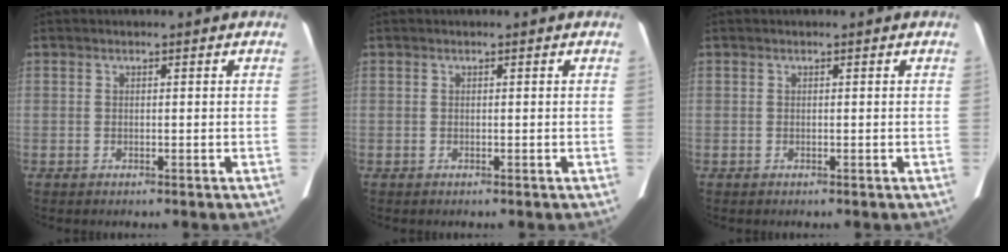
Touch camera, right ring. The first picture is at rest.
{"total": 0.0}
{"total": 0.0}